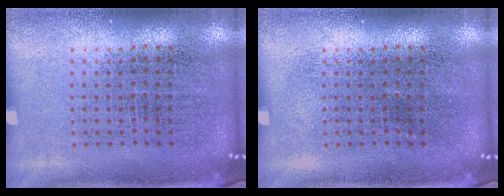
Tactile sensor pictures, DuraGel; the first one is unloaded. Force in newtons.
{"total": 0.0}